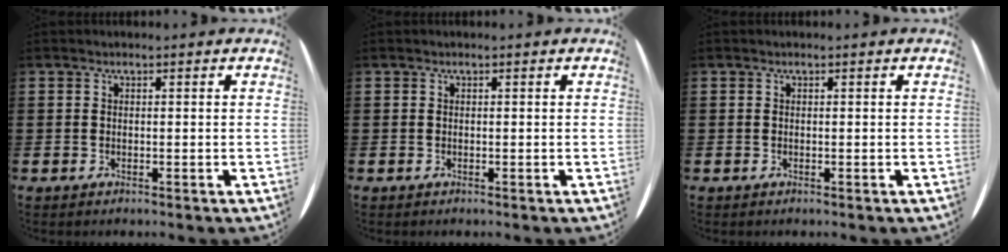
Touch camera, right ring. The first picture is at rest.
{"total": 0.0}
{"total": 0.0}